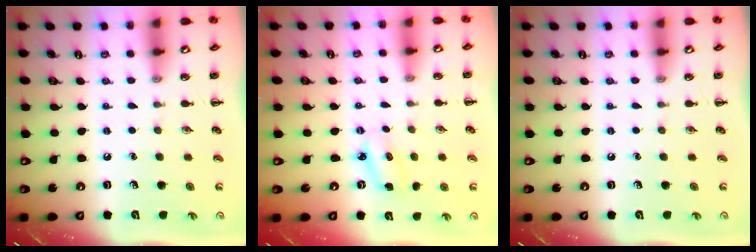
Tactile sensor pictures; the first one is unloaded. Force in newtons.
{"total": 3.1, "press": 3.0, "slide": 0.7}
{"total": 0.0}